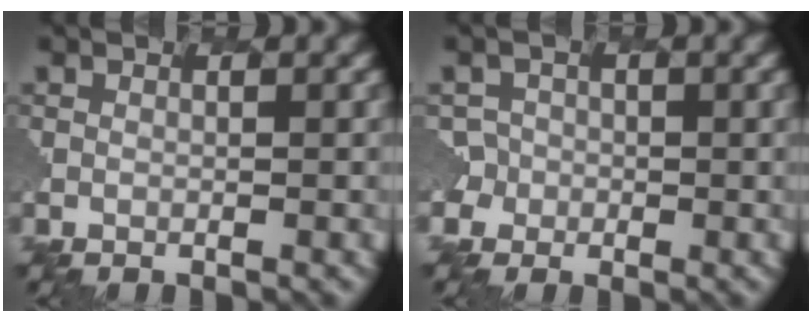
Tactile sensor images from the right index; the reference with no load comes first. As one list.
[{"total": 2.9, "force": [-1.5, 2.0, -1.4], "torque": [0.024, 0.006, -0.027]}]